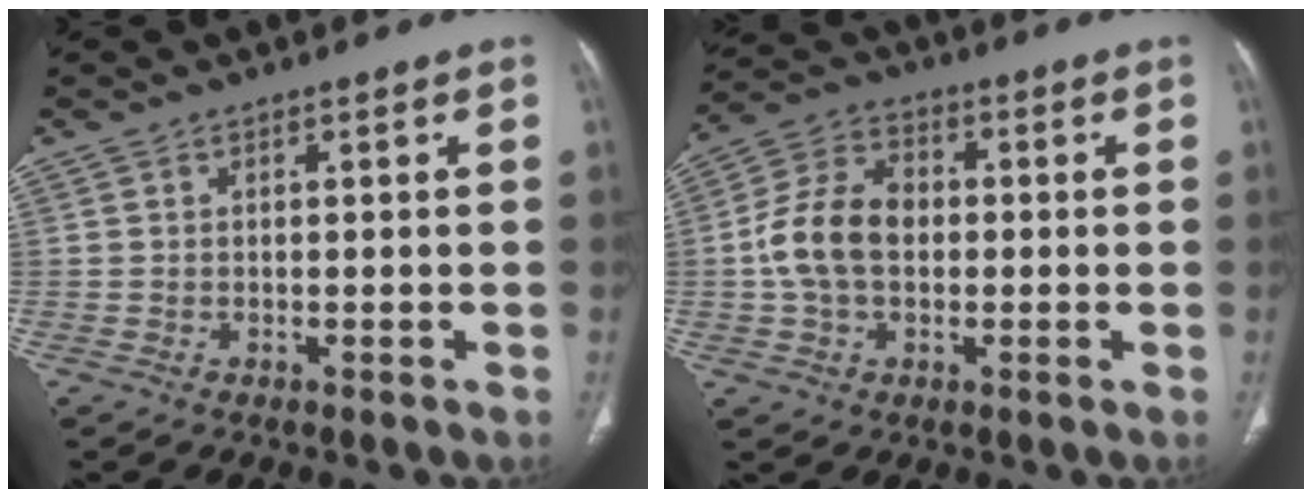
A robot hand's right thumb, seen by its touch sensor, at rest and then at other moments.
{"total": 11.5, "force": [-0.3, 8.1, 8.2], "torque": [-0.151, 0.028, -0.012]}